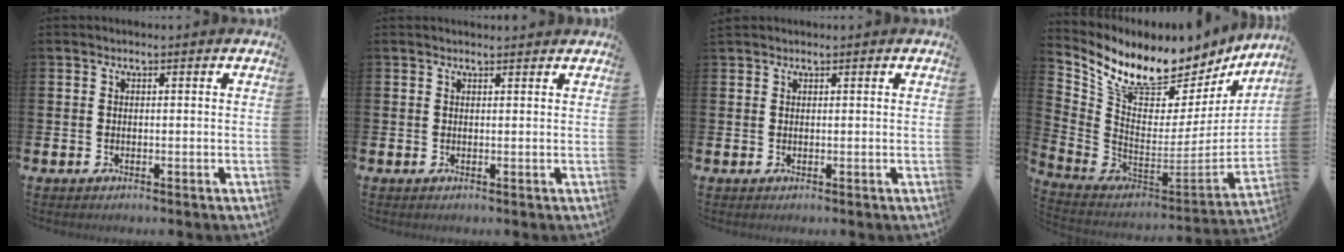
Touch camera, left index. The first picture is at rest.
{"total": 0.8, "force": [0.8, 0.0, 0.1], "torque": [0.005, -0.002, 0.013]}
{"total": 0.9, "force": [0.8, 0.3, 0.0], "torque": [0.007, 0.000, 0.014]}
{"total": 9.3, "force": [8.0, 4.0, 2.7], "torque": [-0.093, -0.072, 0.142]}